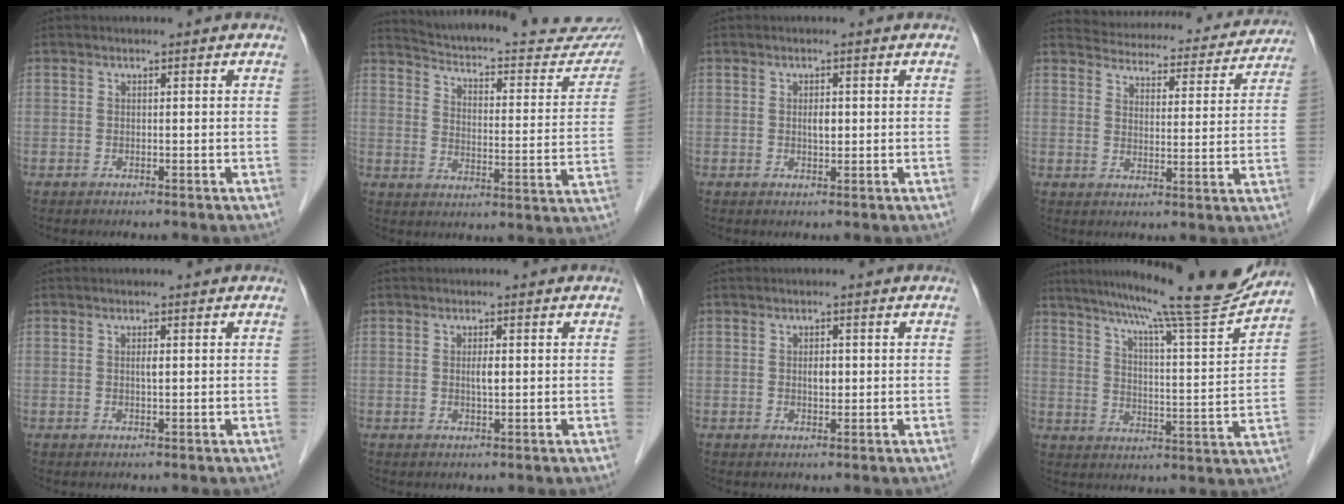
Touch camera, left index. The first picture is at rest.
{"total": 25.8, "force": [24.2, 4.6, 7.6], "torque": [-0.109, -0.081, 0.290]}
{"total": 1.5, "force": [0.2, 0.6, 1.4], "torque": [-0.023, -0.001, 0.004]}
{"total": 20.3, "force": [19.2, 5.0, 4.3], "torque": [-0.055, -0.012, 0.232]}
{"total": 0.8, "force": [0.1, 0.0, 0.8], "torque": [-0.016, -0.001, 0.002]}
{"total": 1.4, "force": [0.1, 0.1, 1.4], "torque": [-0.027, -0.001, 0.003]}
{"total": 1.5, "force": [0.1, 0.7, 1.3], "torque": [-0.021, 0.000, 0.003]}
{"total": 17.1, "force": [15.2, -1.5, 7.7], "torque": [-0.122, -0.030, 0.212]}